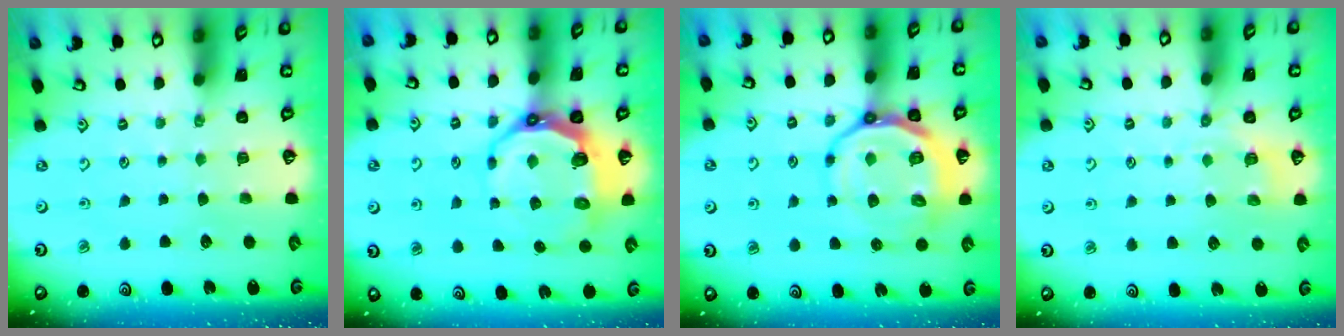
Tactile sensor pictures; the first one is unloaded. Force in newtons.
{"total": 10.7, "press": 9.7, "slide": 4.5}
{"total": 15.0, "press": 14.8, "slide": 2.7}
{"total": 3.8, "press": 3.3, "slide": 1.8}